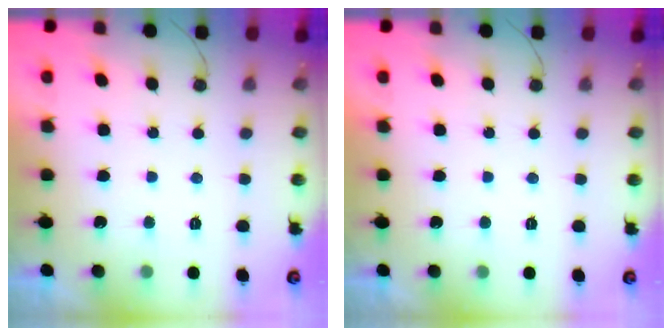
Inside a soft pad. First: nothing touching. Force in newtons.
{"total": 1.8, "press": 1.8, "slide": 0.1}